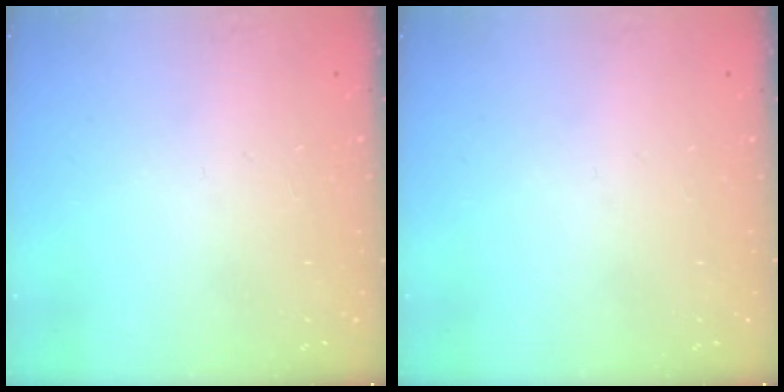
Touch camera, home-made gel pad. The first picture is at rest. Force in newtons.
{"total": 0.0}